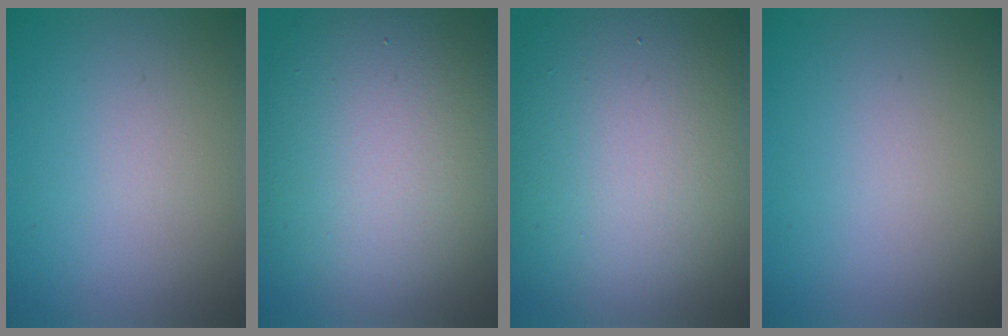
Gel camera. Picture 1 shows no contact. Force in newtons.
{"total": 14.1, "press": 14.1, "slide": 1.2}
{"total": 16.6, "press": 16.6, "slide": 0.4}
{"total": 0.0}